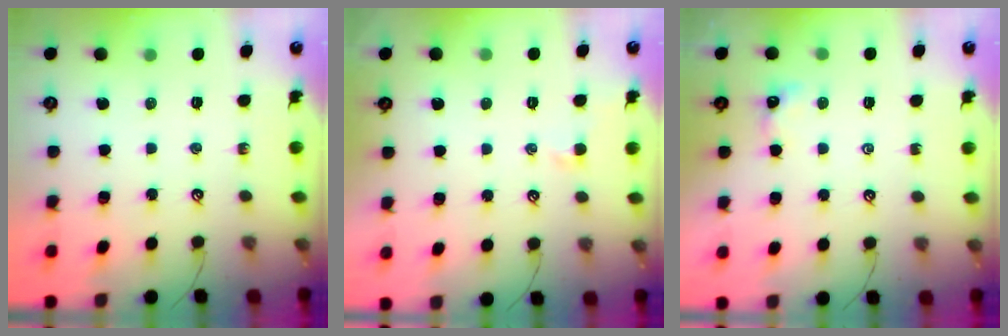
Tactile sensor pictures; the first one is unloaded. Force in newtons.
{"total": 0.6, "press": 0.1, "slide": 0.5}
{"total": 0.8, "press": 0.8, "slide": 0.3}